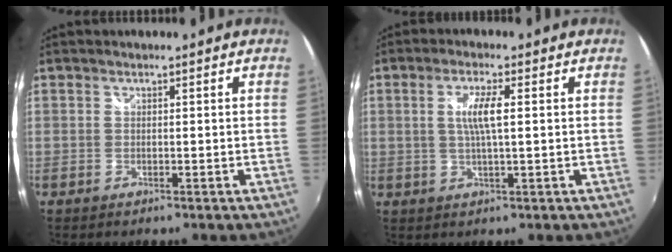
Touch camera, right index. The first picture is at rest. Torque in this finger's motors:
{"motor_torque": [0.07, 0.01, 0.11, 0.09]}